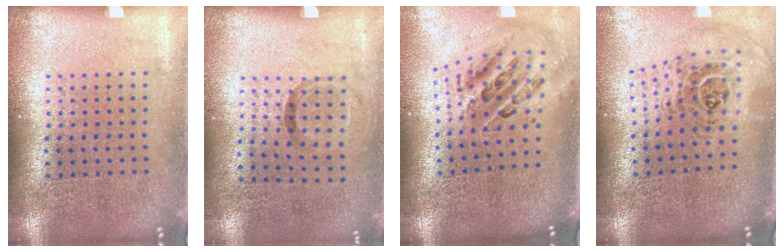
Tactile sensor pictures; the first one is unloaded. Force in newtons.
{"total": 1.0, "press": 0.6, "slide": 0.8}
{"total": 1.6, "press": 1.4, "slide": 0.8}
{"total": 1.3, "press": 1.2, "slide": 0.6}